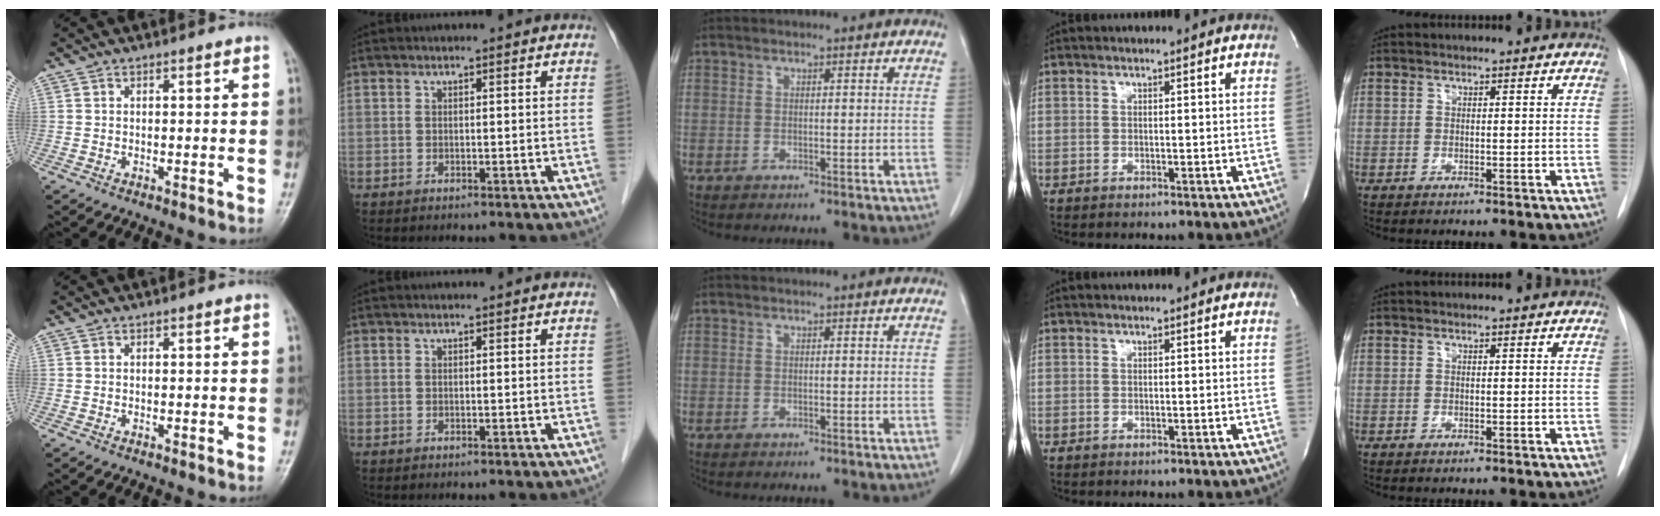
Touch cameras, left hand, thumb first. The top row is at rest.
{}